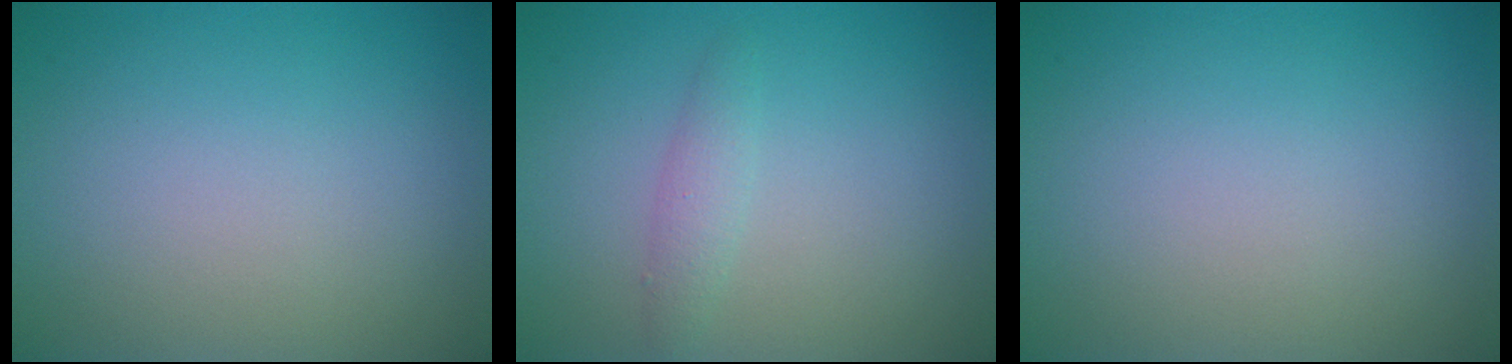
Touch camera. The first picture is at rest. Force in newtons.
{"total": 1.4, "press": 1.4, "slide": 0.0}
{"total": 0.0}